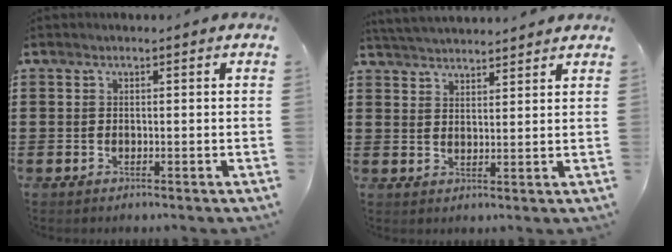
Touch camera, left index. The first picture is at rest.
{"total": 3.3, "force": [3.2, -0.2, 0.1], "torque": [-0.012, -0.009, 0.060]}